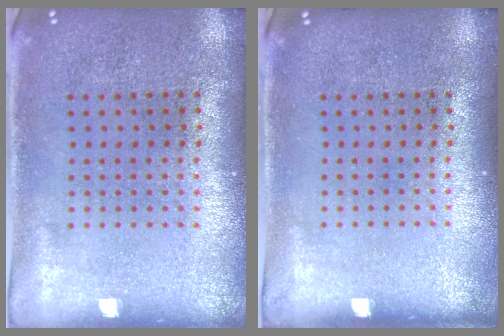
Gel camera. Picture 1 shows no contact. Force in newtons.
{"total": 0.0}